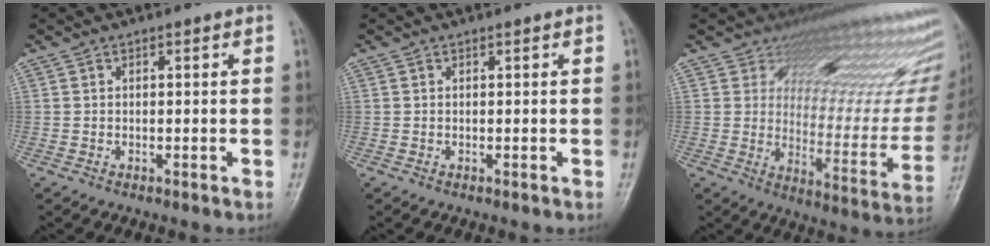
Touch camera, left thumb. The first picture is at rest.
{"total": 0.0}
{"total": 19.2, "force": [10.9, 9.9, 12.3], "torque": [-0.087, -0.039, 0.134]}